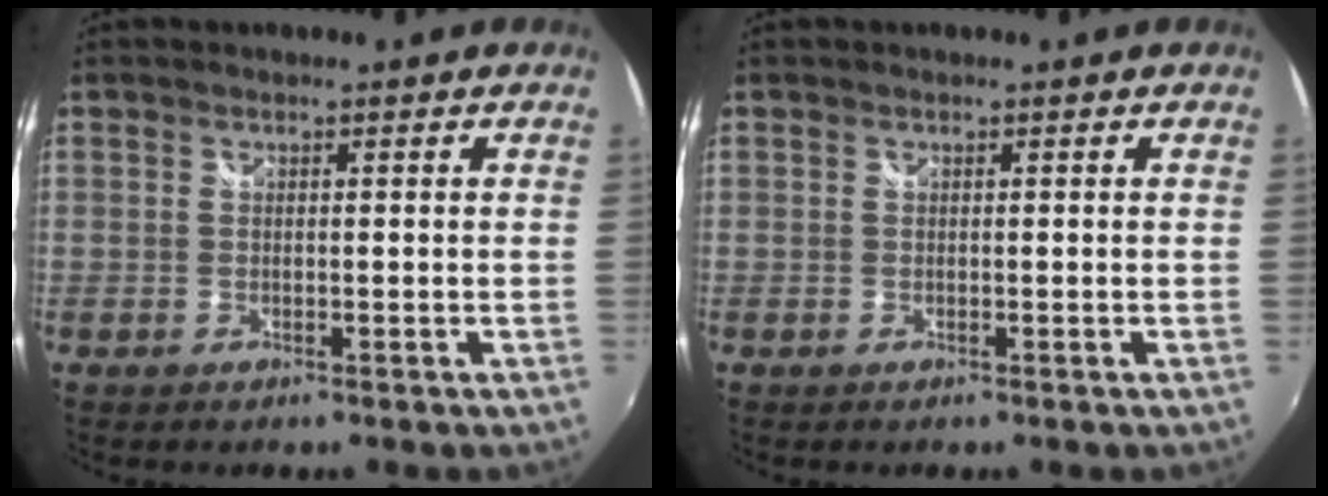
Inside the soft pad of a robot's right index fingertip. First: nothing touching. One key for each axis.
{"total": 0.0}